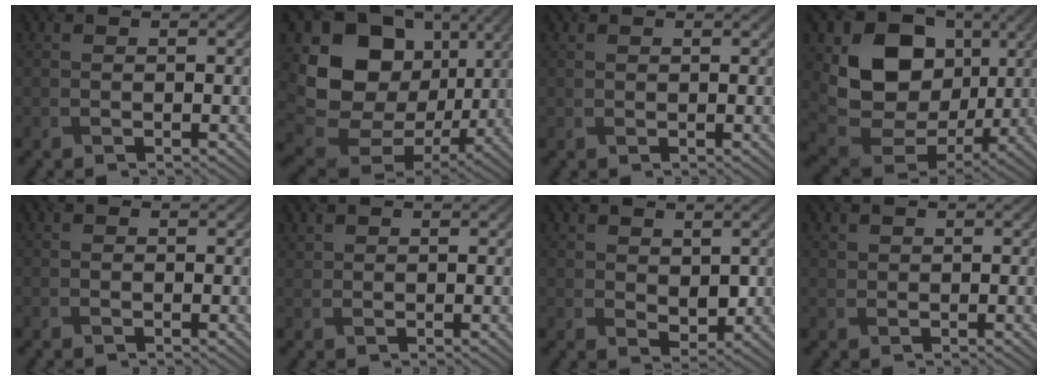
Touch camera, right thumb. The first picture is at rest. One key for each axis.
{"total": 16.5, "fx": 2.6, "fy": 13.5, "fz": 9.2, "tx": -0.207, "ty": -0.021, "tz": 0.057}
{"total": 0.5, "fx": 0.4, "fy": 0.3, "fz": 0.1, "tx": -0.002, "ty": -0.001, "tz": 0.010}
{"total": 14.3, "fx": 3.1, "fy": 11.3, "fz": 8.2, "tx": -0.163, "ty": -0.011, "tz": 0.056}
{"total": 0.0}
{"total": 1.3, "fx": 1.2, "fy": 0.6, "fz": 0.3, "tx": -0.012, "ty": 0.002, "tz": 0.029}
{"total": 3.2, "fx": 1.4, "fy": 2.0, "fz": 2.0, "tx": -0.042, "ty": -0.010, "tz": 0.028}
{"total": 1.2, "fx": 0.9, "fy": 0.7, "fz": 0.3, "tx": -0.009, "ty": -0.001, "tz": 0.020}